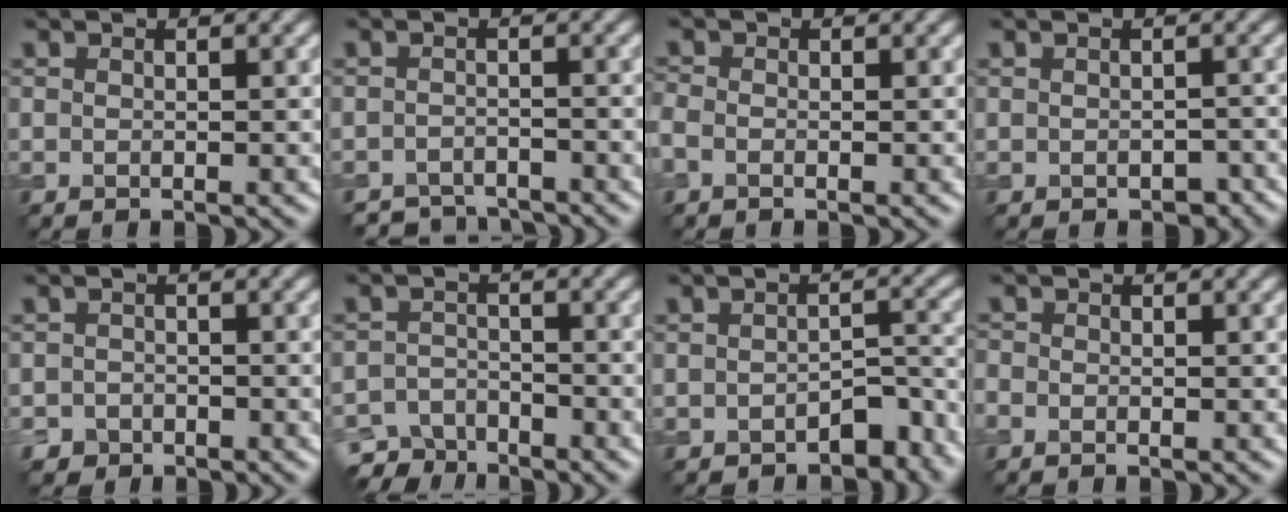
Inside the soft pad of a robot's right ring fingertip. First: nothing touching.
{"total": 3.2, "force": [-3.1, 0.6, 0.0], "torque": [0.006, 0.000, -0.057]}
{"total": 1.0, "force": [-0.6, 0.6, 0.6], "torque": [-0.018, -0.002, -0.018]}
{"total": 1.5, "force": [-0.8, 1.1, 0.8], "torque": [-0.010, -0.007, -0.009]}
{"total": 1.6, "force": [-1.1, 1.1, 0.0], "torque": [0.005, 0.009, -0.021]}
{"total": 4.1, "force": [-3.4, 2.1, 1.0], "torque": [-0.009, -0.006, -0.066]}
{"total": 3.3, "force": [-2.3, 1.6, 1.7], "torque": [-0.013, 0.005, -0.029]}
{"total": 0.8, "force": [-0.5, 0.5, 0.2], "torque": [-0.003, -0.001, -0.016]}